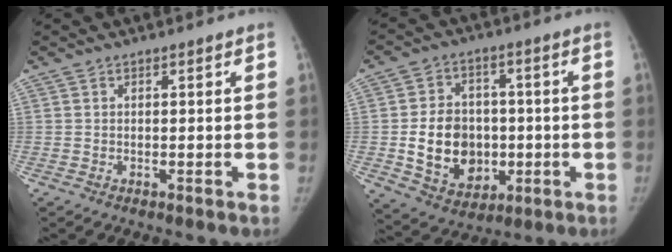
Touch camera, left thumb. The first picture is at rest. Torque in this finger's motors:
{"motor_torque": [0.43, 1.00, 0.77, -0.64, 0.43]}